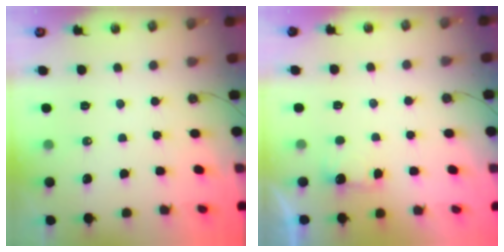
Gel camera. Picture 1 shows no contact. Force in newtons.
{"total": 2.3, "press": 2.2, "slide": 0.9}